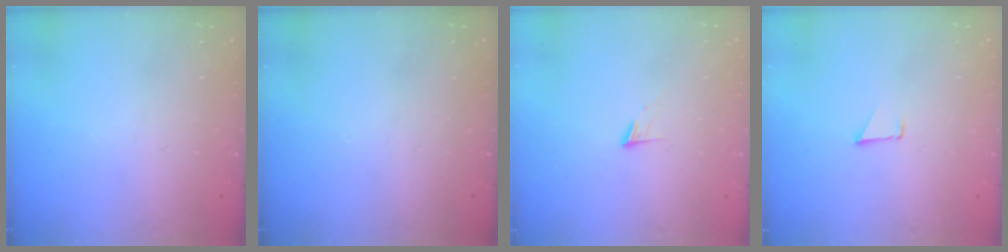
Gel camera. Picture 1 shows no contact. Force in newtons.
{"total": 0.0}
{"total": 5.1, "press": 5.1, "slide": 0.6}
{"total": 0.9, "press": 0.8, "slide": 0.1}